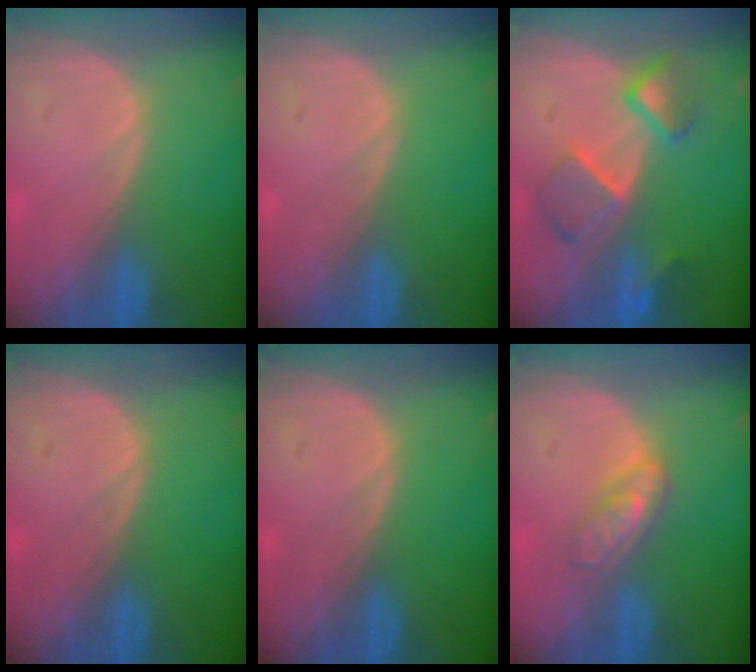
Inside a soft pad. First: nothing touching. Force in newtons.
{"total": 0.0}
{"total": 6.9, "press": 6.7, "slide": 1.6}
{"total": 0.0}
{"total": 0.0}
{"total": 4.5, "press": 4.1, "slide": 1.8}